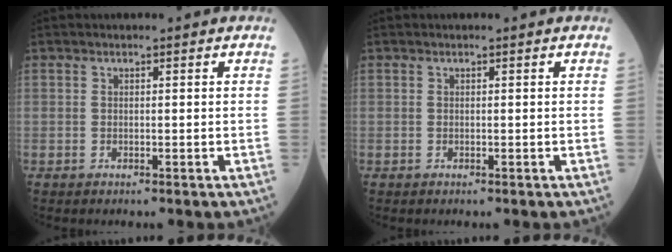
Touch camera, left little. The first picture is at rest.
{"total": 0.0}